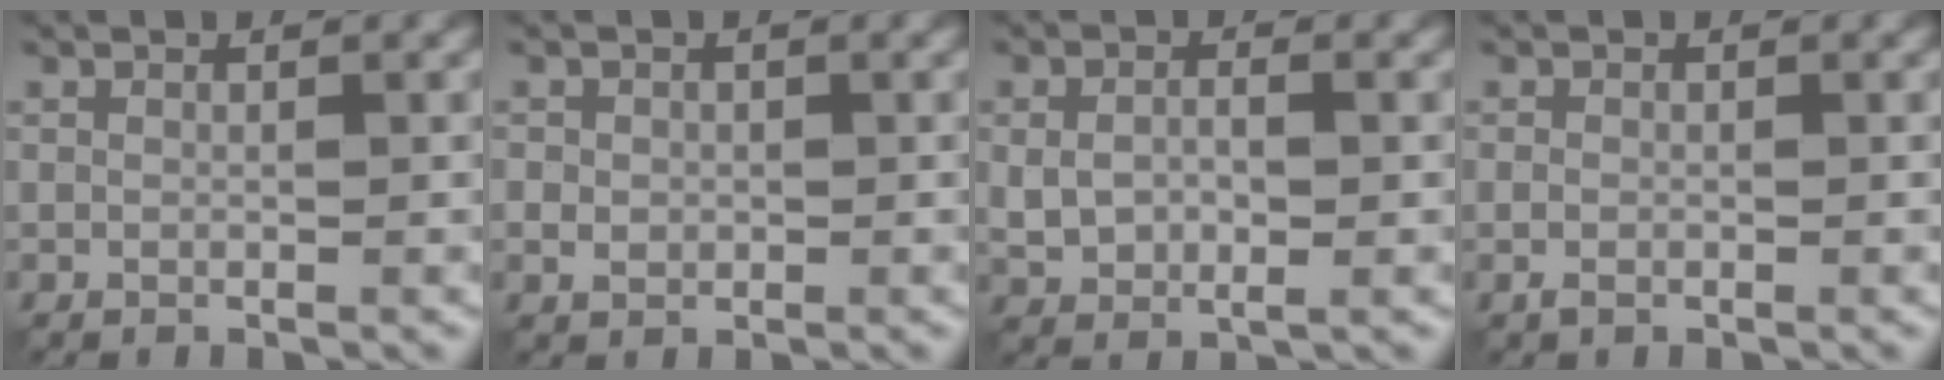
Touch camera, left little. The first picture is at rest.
{"total": 1.5, "force": [-0.1, 1.3, 0.6], "torque": [-0.010, -0.004, -0.003]}
{"total": 3.5, "force": [-0.1, 2.2, 2.8], "torque": [-0.061, -0.001, -0.001]}
{"total": 1.2, "force": [-0.6, 0.8, 0.7], "torque": [-0.016, 0.001, -0.012]}